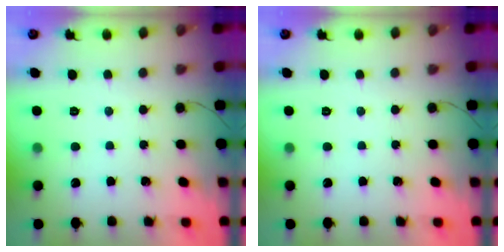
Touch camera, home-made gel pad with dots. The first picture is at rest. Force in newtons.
{"total": 0.0}